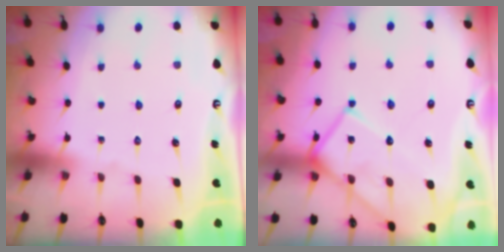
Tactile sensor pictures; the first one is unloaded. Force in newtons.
{"total": 16.1, "press": 16.0, "slide": 1.7}